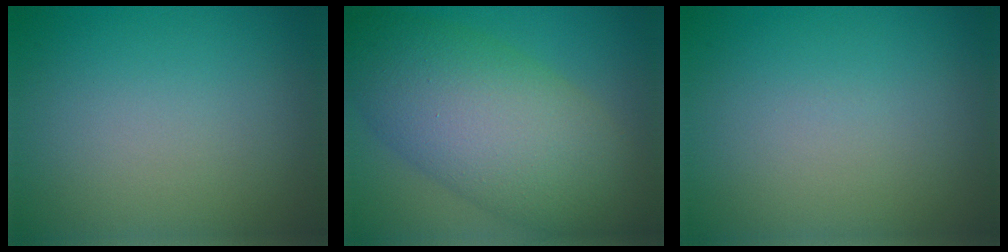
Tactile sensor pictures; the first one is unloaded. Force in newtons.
{"total": 11.1, "press": 11.1, "slide": 0.2}
{"total": 0.0}